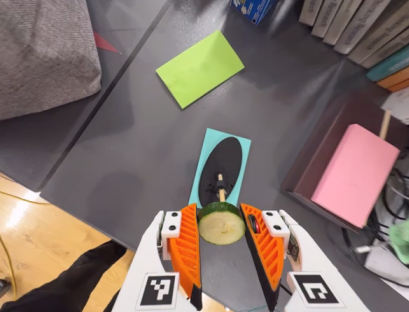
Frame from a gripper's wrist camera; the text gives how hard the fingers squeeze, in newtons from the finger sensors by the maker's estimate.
{"total": 8.0, "left": 8.0, "right": 7.9}